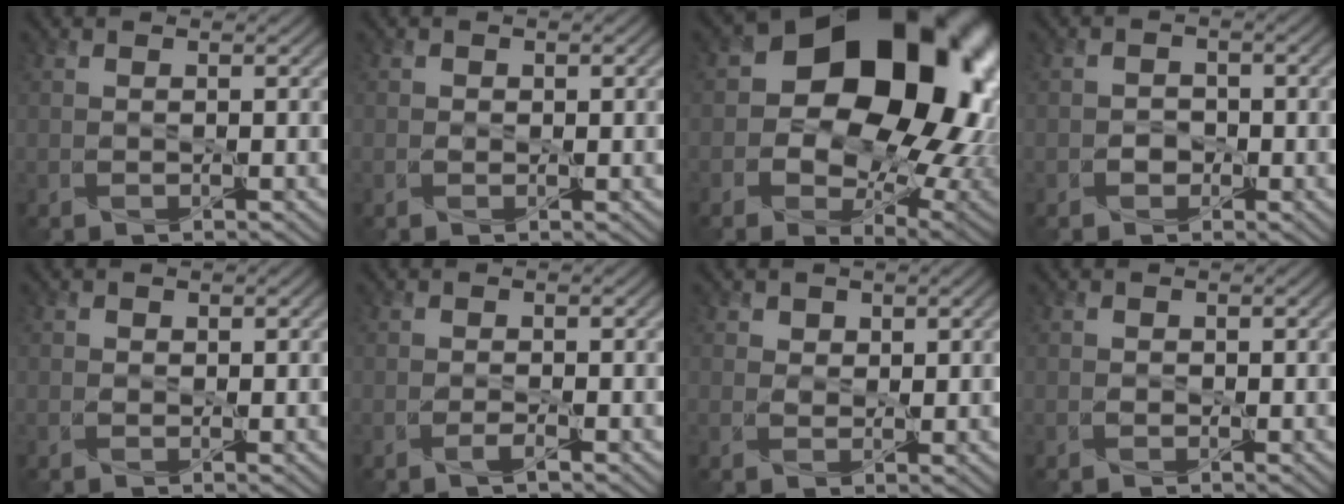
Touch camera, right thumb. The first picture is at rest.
{"total": 0.6, "force": [-0.1, 0.5, 0.3], "torque": [-0.004, -0.001, -0.005]}
{"total": 20.7, "force": [3.4, 14.6, 14.3], "torque": [-0.204, -0.016, 0.086]}
{"total": 1.7, "force": [-0.9, 1.4, 0.5], "torque": [0.004, 0.001, -0.020]}
{"total": 0.7, "force": [0.0, 0.6, 0.3], "torque": [-0.005, -0.001, -0.002]}
{"total": 1.3, "force": [-0.9, 0.2, 0.9], "torque": [-0.018, 0.002, -0.018]}
{"total": 1.7, "force": [0.9, 1.3, 0.7], "torque": [-0.018, -0.003, 0.012]}
{"total": 0.7, "force": [-0.4, 0.6, 0.2], "torque": [-0.003, -0.002, -0.010]}